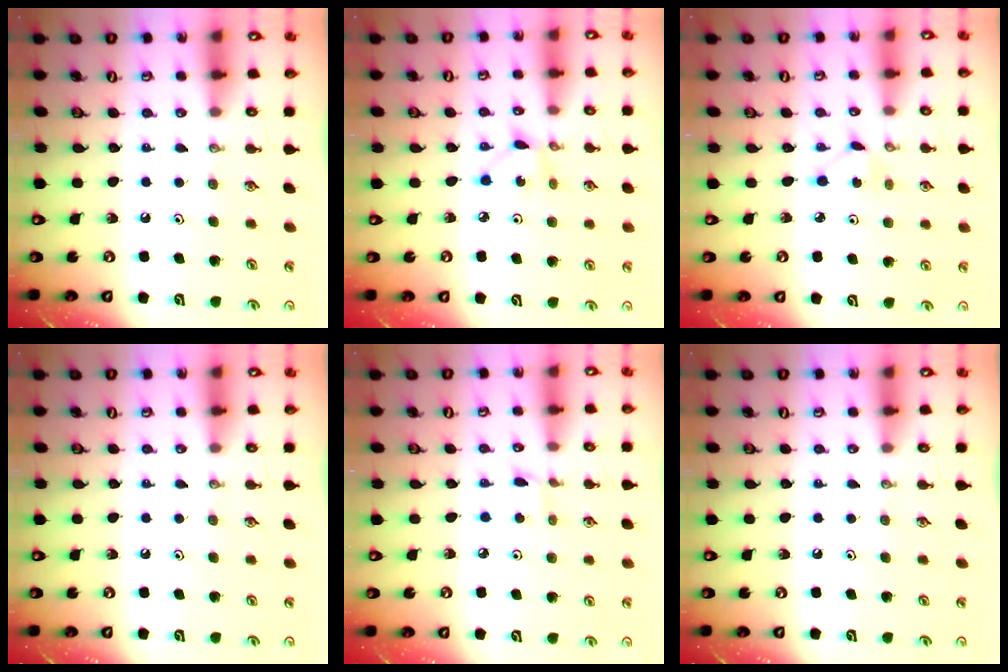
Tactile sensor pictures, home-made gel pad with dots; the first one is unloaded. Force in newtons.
{"total": 2.6, "press": 2.6, "slide": 0.1}
{"total": 2.8, "press": 2.7, "slide": 0.3}
{"total": 0.0}
{"total": 1.5, "press": 1.5, "slide": 0.2}
{"total": 0.0}